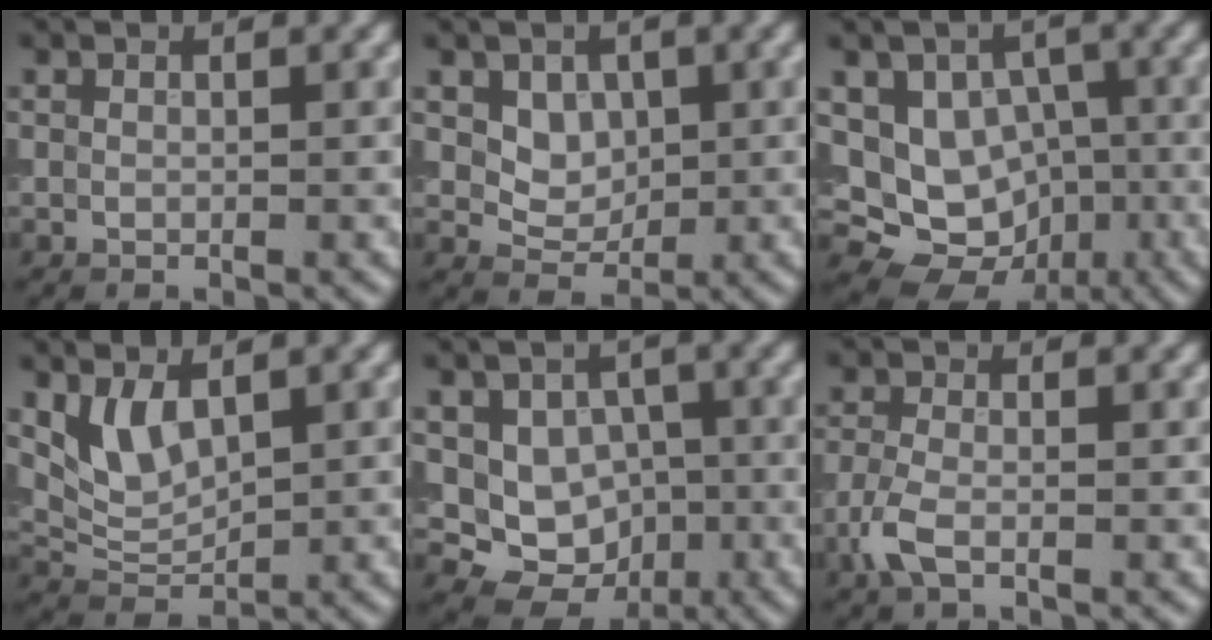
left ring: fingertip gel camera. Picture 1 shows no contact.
{"total": 2.7, "force": [0.8, 2.1, 1.5], "torque": [-0.024, -0.011, 0.024]}
{"total": 10.8, "force": [-2.1, 9.4, 4.9], "torque": [-0.067, 0.011, -0.051]}
{"total": 3.2, "force": [1.6, 1.6, 2.3], "torque": [-0.047, -0.006, 0.037]}
{"total": 8.3, "force": [-1.1, 7.2, 4.0], "torque": [-0.048, 0.011, -0.032]}
{"total": 2.5, "force": [-1.2, 1.1, 1.9], "torque": [-0.052, 0.001, -0.035]}